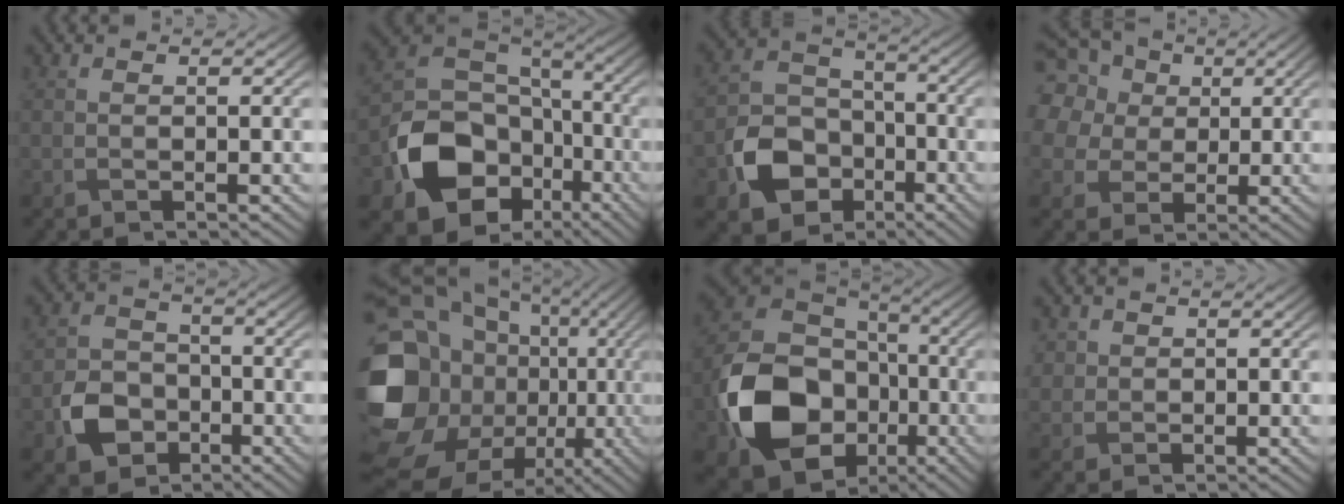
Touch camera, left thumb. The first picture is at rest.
{"total": 14.4, "force": [-5.8, 10.9, 7.4], "torque": [-0.165, -0.045, -0.106]}
{"total": 9.5, "force": [-4.2, 7.2, 4.5], "torque": [-0.097, -0.015, -0.088]}
{"total": 15.9, "force": [6.3, 12.9, 6.8], "torque": [-0.241, 0.025, 0.113]}
{"total": 6.3, "force": [-2.7, 5.0, 2.8], "torque": [-0.060, -0.005, -0.058]}
{"total": 21.9, "force": [-3.2, 17.5, 12.8], "torque": [-0.316, -0.021, -0.053]}
{"total": 17.0, "force": [-5.4, 13.2, 9.1], "torque": [-0.209, -0.055, -0.095]}
{"total": 2.2, "force": [0.6, 2.1, 0.3], "torque": [-0.011, -0.006, 0.014]}